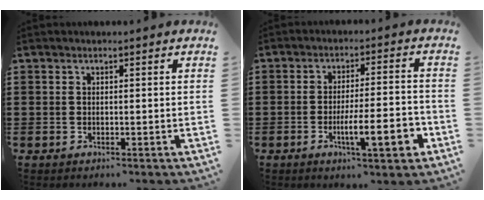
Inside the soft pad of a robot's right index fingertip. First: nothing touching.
{"total": 8.9, "force": [-3.1, 1.9, 8.2], "torque": [-0.121, -0.004, -0.049]}